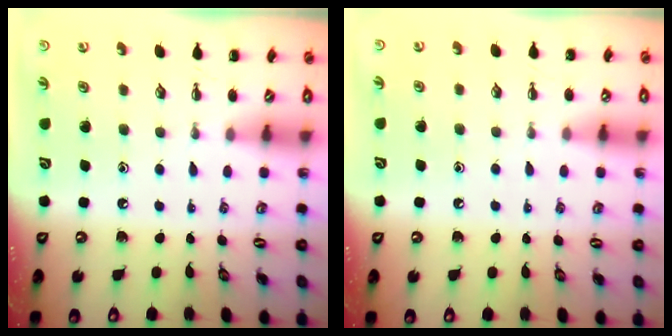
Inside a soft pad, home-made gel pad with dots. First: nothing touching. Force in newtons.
{"total": 4.1, "press": 3.8, "slide": 1.5}